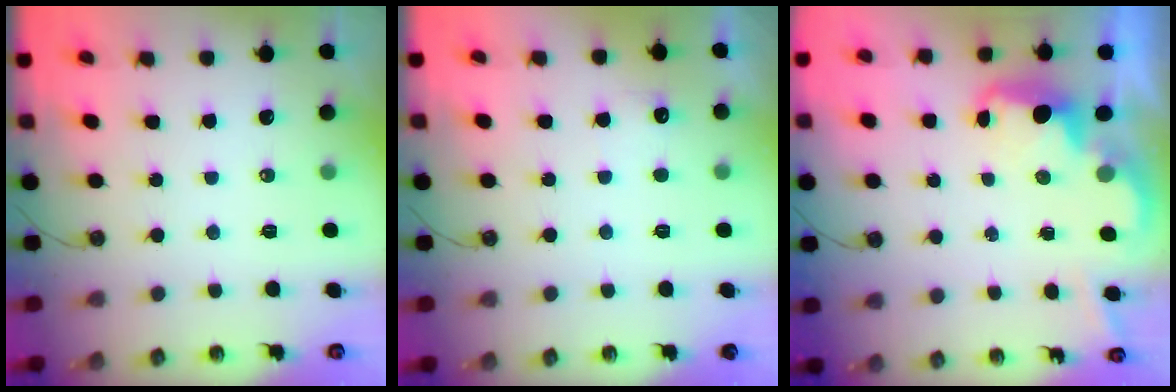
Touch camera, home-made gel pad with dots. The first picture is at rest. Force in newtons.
{"total": 4.4, "press": 4.3, "slide": 1.1}
{"total": 2.7, "press": 2.6, "slide": 0.4}